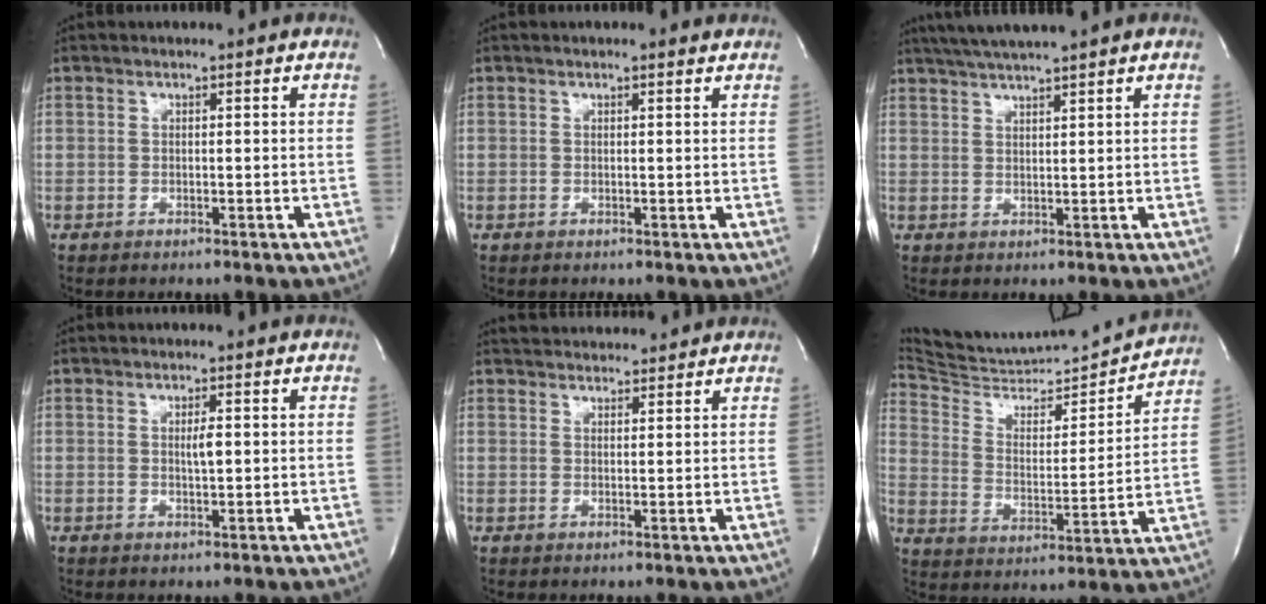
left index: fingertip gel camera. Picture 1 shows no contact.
{"total": 1.6, "force": [1.5, 0.2, 0.4], "torque": [-0.013, 0.001, 0.012]}
{"total": 6.8, "force": [5.9, -1.0, 3.3], "torque": [-0.061, 0.017, 0.098]}
{"total": 1.7, "force": [0.3, 0.2, 1.6], "torque": [-0.031, -0.002, 0.005]}
{"total": 8.6, "force": [8.3, 1.5, 1.7], "torque": [-0.025, 0.025, 0.112]}
{"total": 19.7, "force": [19.1, 1.1, 4.6], "torque": [-0.085, -0.030, 0.292]}